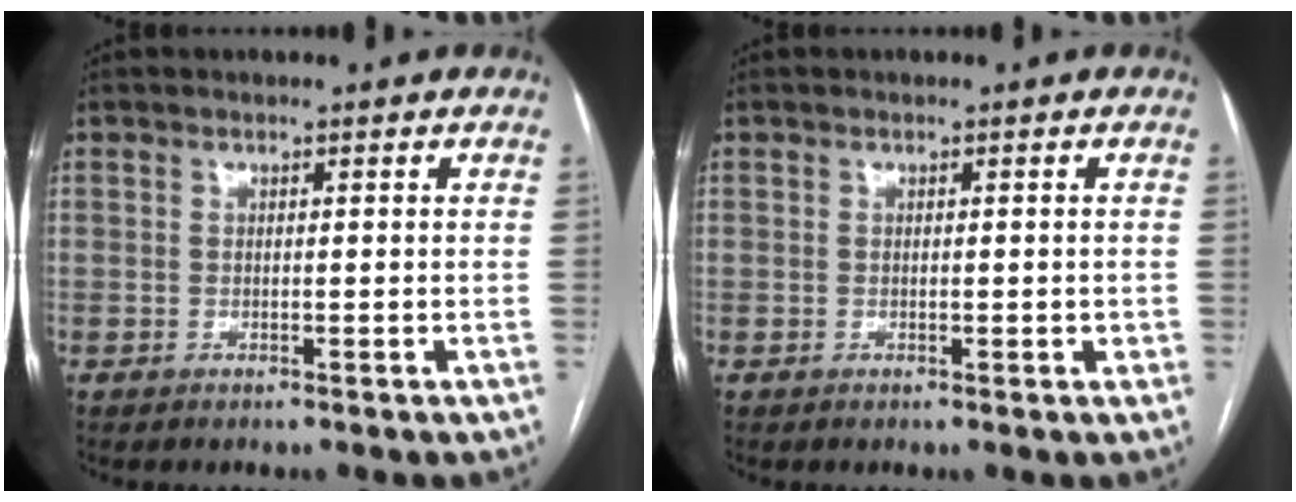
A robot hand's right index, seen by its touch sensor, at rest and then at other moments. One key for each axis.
{"total": 1.0, "fx": -0.1, "fy": 0.5, "fz": 0.9, "tx": -0.011, "ty": 0.002, "tz": 0.002}